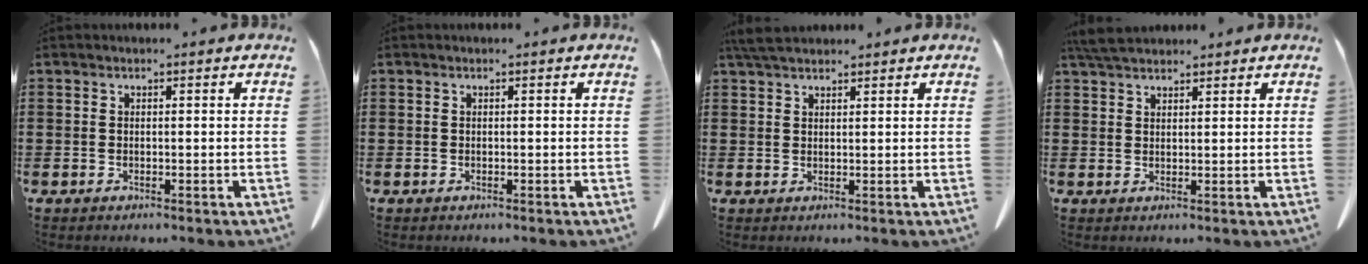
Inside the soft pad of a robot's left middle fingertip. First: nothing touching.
{"total": 0.0}
{"total": 3.5, "force": [3.0, 0.9, 1.6], "torque": [-0.039, 0.000, 0.057]}
{"total": 3.9, "force": [3.4, 0.9, 1.6], "torque": [-0.039, -0.002, 0.065]}